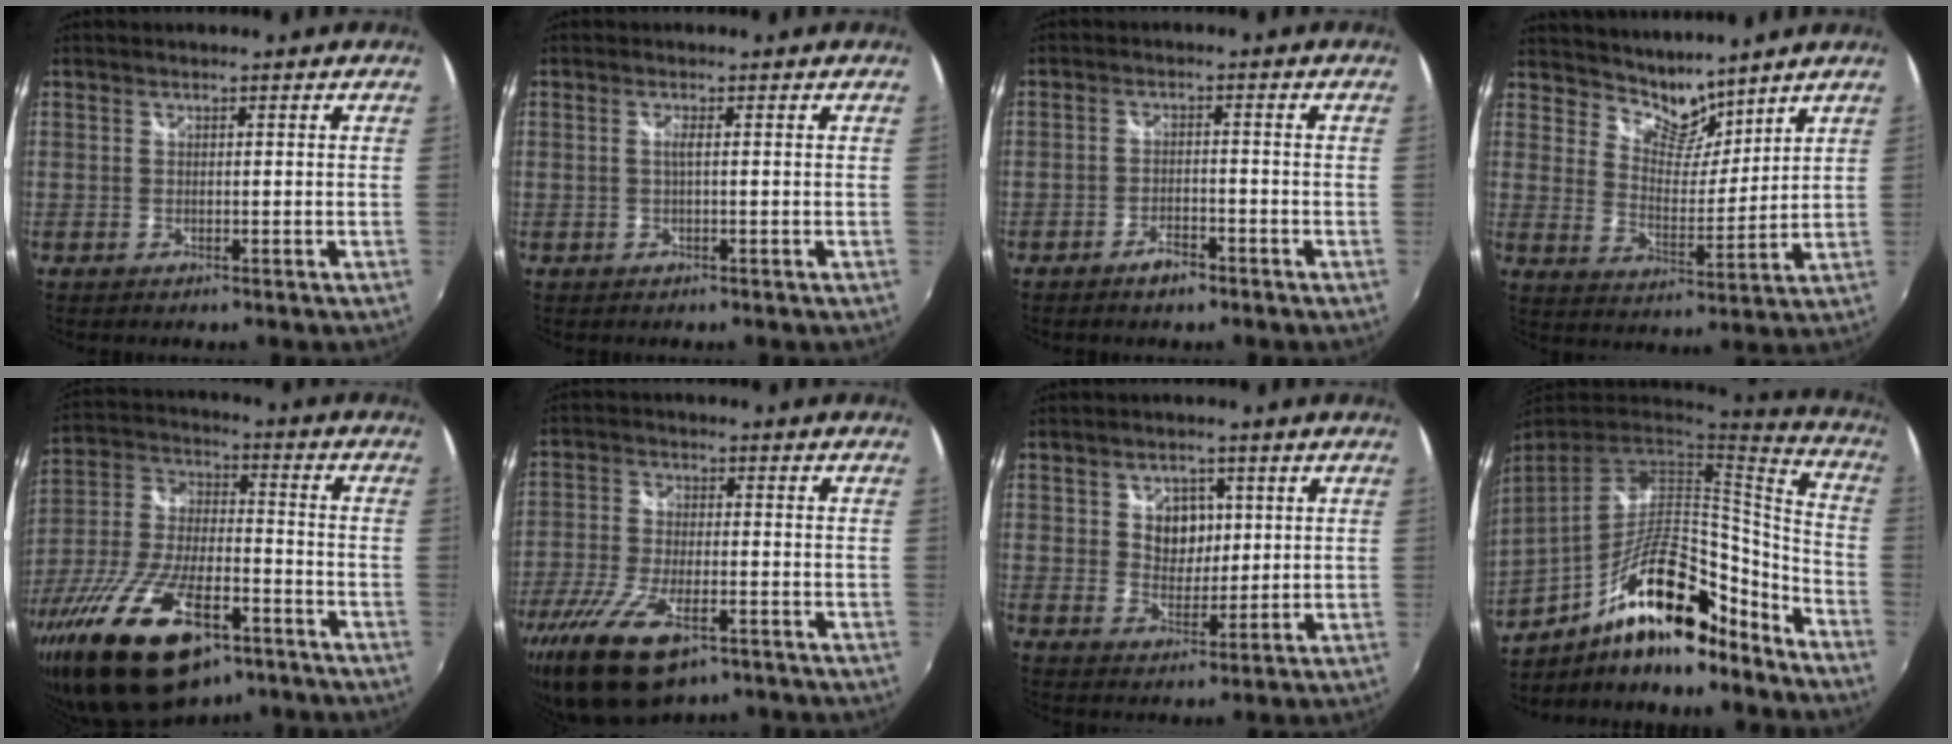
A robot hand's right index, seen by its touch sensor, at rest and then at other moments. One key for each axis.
{"total": 1.0, "fx": 0.0, "fy": -0.3, "fz": 1.0, "tx": -0.018, "ty": -0.001, "tz": -0.001}
{"total": 3.3, "fx": -2.5, "fy": 1.2, "fz": 1.9, "tx": -0.045, "ty": 0.002, "tz": -0.041}
{"total": 7.4, "fx": 6.7, "fy": 2.7, "fz": 1.6, "tx": -0.018, "ty": -0.007, "tz": 0.123}
{"total": 24.2, "fx": -14.4, "fy": 9.9, "fz": 16.8, "tx": -0.343, "ty": -0.043, "tz": -0.245}
{"total": 14.4, "fx": -8.8, "fy": 5.9, "fz": 9.7, "tx": -0.219, "ty": -0.041, "tz": -0.163}
{"total": 6.0, "fx": 1.5, "fy": 4.8, "fz": 3.3, "tx": -0.049, "ty": 0.006, "tz": 0.031}
{"total": 22.0, "fx": -13.8, "fy": 7.7, "fz": 15.2, "tx": -0.249, "ty": 0.003, "tz": -0.219}